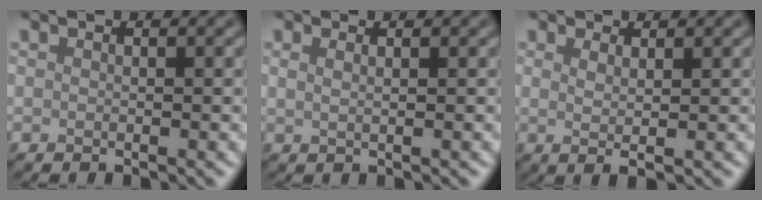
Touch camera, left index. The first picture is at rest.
{"total": 1.8, "force": [1.0, 0.9, 1.3], "torque": [-0.005, -0.001, -0.004]}
{"total": 2.0, "force": [0.6, 0.6, 1.8], "torque": [-0.028, -0.005, 0.006]}